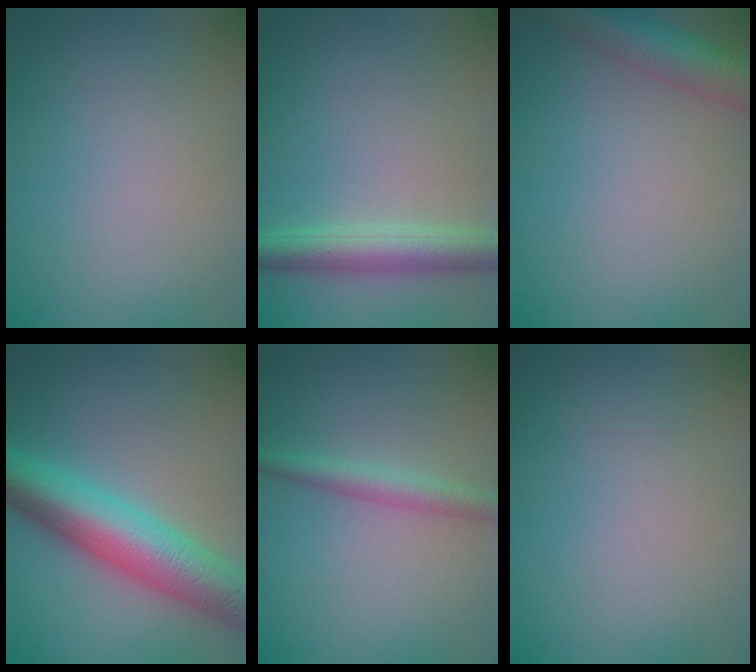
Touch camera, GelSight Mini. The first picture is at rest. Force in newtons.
{"total": 4.2, "press": 4.2, "slide": 0.1}
{"total": 4.9, "press": 4.9, "slide": 0.2}
{"total": 9.0, "press": 9.0, "slide": 0.2}
{"total": 2.2, "press": 2.2, "slide": 0.1}
{"total": 0.0}